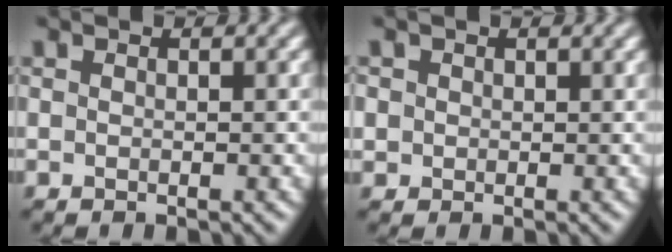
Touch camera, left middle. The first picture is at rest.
{"total": 0.9, "force": [0.5, 0.6, -0.5], "torque": [0.007, 0.001, 0.010]}